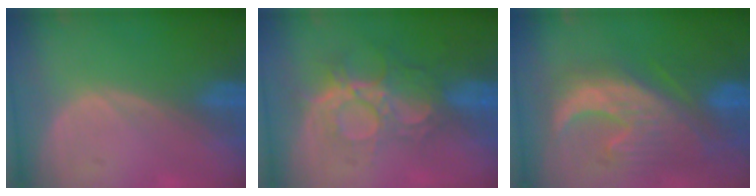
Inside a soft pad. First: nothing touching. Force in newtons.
{"total": 9.4, "press": 8.0, "slide": 5.0}
{"total": 11.1, "press": 10.7, "slide": 2.9}